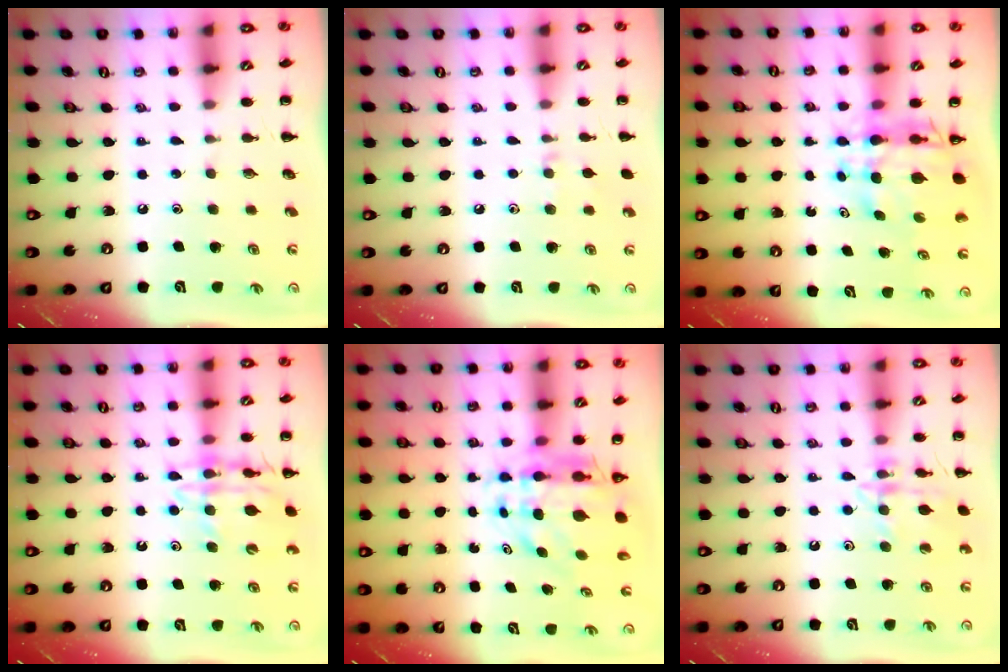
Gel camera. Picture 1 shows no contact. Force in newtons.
{"total": 5.7, "press": 5.5, "slide": 1.6}
{"total": 8.6, "press": 8.0, "slide": 3.2}
{"total": 13.5, "press": 13.2, "slide": 2.7}
{"total": 8.1, "press": 7.7, "slide": 2.5}
{"total": 12.9, "press": 12.9, "slide": 0.8}